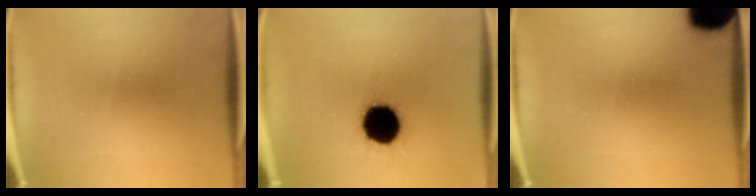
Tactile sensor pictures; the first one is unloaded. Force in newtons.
{"total": 18.1}
{"total": 17.6}